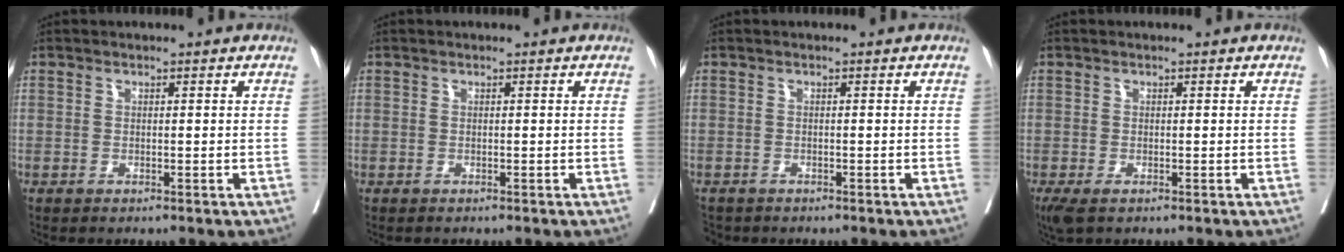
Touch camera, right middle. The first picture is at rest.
{"total": 0.0}
{"total": 2.8, "force": [-2.5, 1.3, 0.6], "torque": [-0.013, -0.006, -0.041]}
{"total": 3.2, "force": [-2.0, 1.4, 2.1], "torque": [-0.045, -0.013, -0.032]}